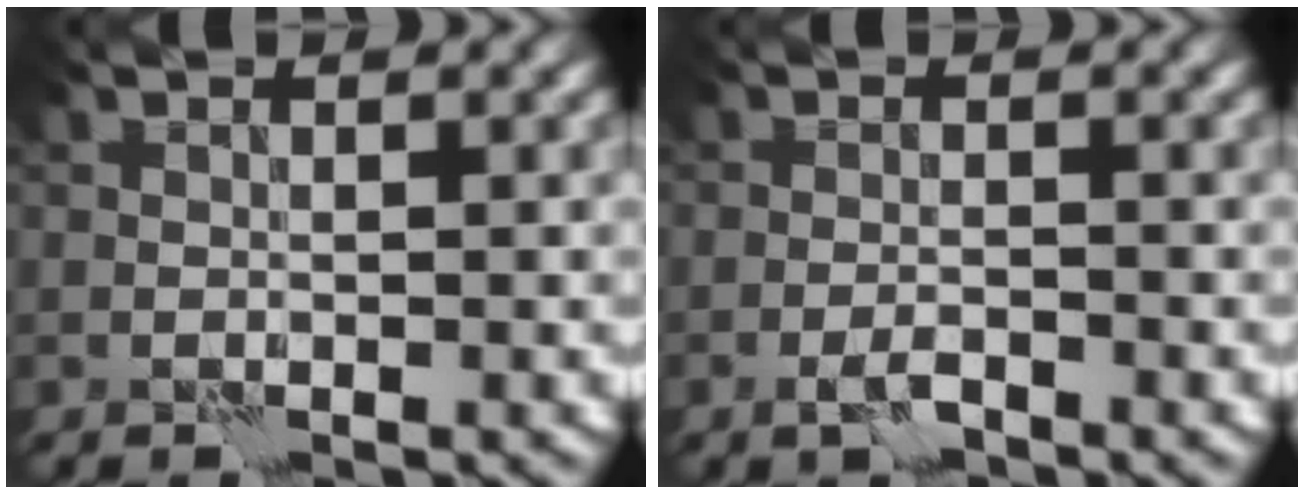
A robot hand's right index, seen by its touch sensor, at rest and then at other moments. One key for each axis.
{"total": 1.6, "fx": -1.2, "fy": 0.2, "fz": 1.1, "tx": -0.024, "ty": 0.002, "tz": -0.024}